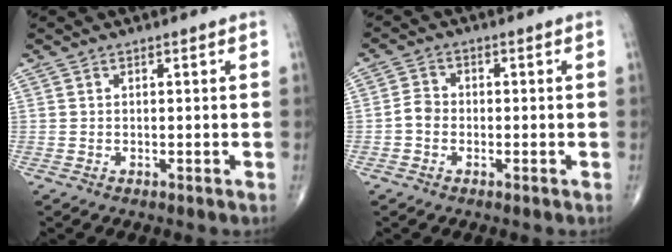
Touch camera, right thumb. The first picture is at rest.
{"total": 3.1, "force": [-1.0, 2.5, 1.5], "torque": [-0.020, 0.009, -0.026]}